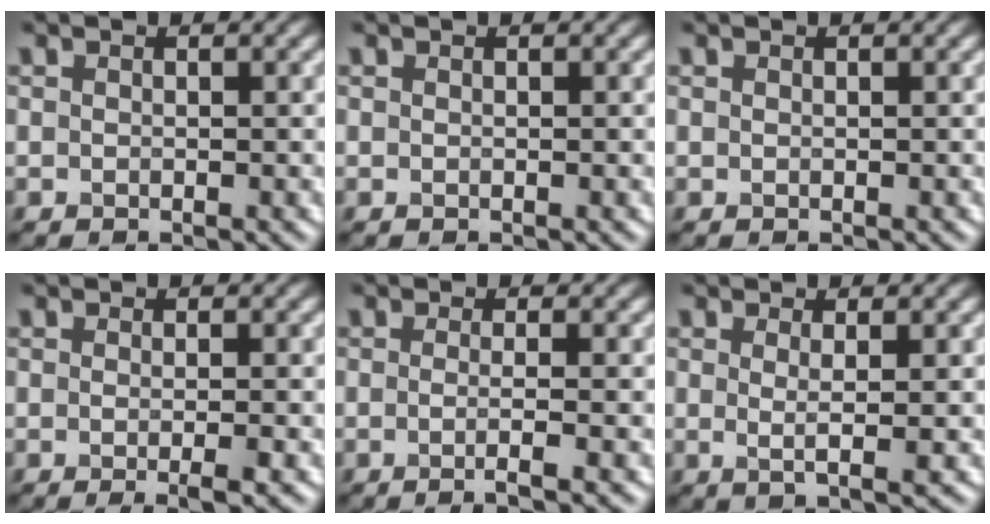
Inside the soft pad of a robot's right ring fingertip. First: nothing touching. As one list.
[{"total": 0.0}, {"total": 0.0}, {"total": 2.4, "force": [-0.5, 0.6, 2.3], "torque": [-0.028, -0.007, -0.008]}, {"total": 2.8, "force": [-0.5, 0.8, 2.6], "torque": [-0.030, -0.007, -0.016]}, {"total": 2.0, "force": [0.3, 0.4, 2.0], "torque": [-0.034, -0.005, 0.002]}]